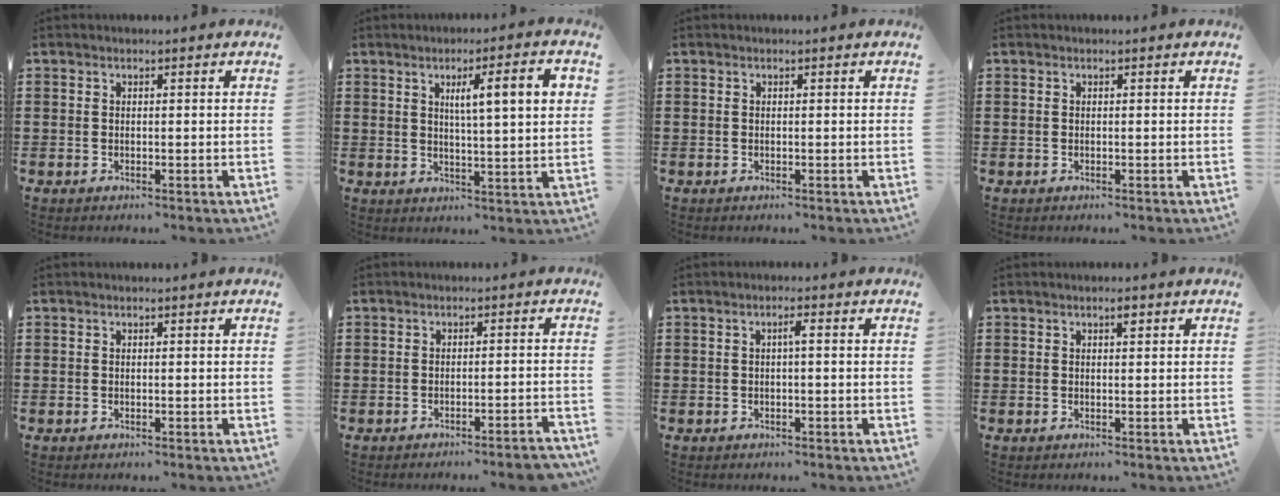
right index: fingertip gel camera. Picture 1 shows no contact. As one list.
[{"total": 7.4, "force": [2.4, 1.0, 6.9], "torque": [-0.120, -0.003, 0.032]}, {"total": 0.0}, {"total": 0.0}, {"total": 0.0}, {"total": 1.9, "force": [-1.9, -0.2, 0.5], "torque": [-0.011, -0.001, -0.039]}, {"total": 1.4, "force": [0.0, 0.0, 1.4], "torque": [-0.027, 0.002, -0.003]}, {"total": 1.3, "force": [0.7, 0.4, 1.0], "torque": [-0.013, 0.001, 0.010]}]